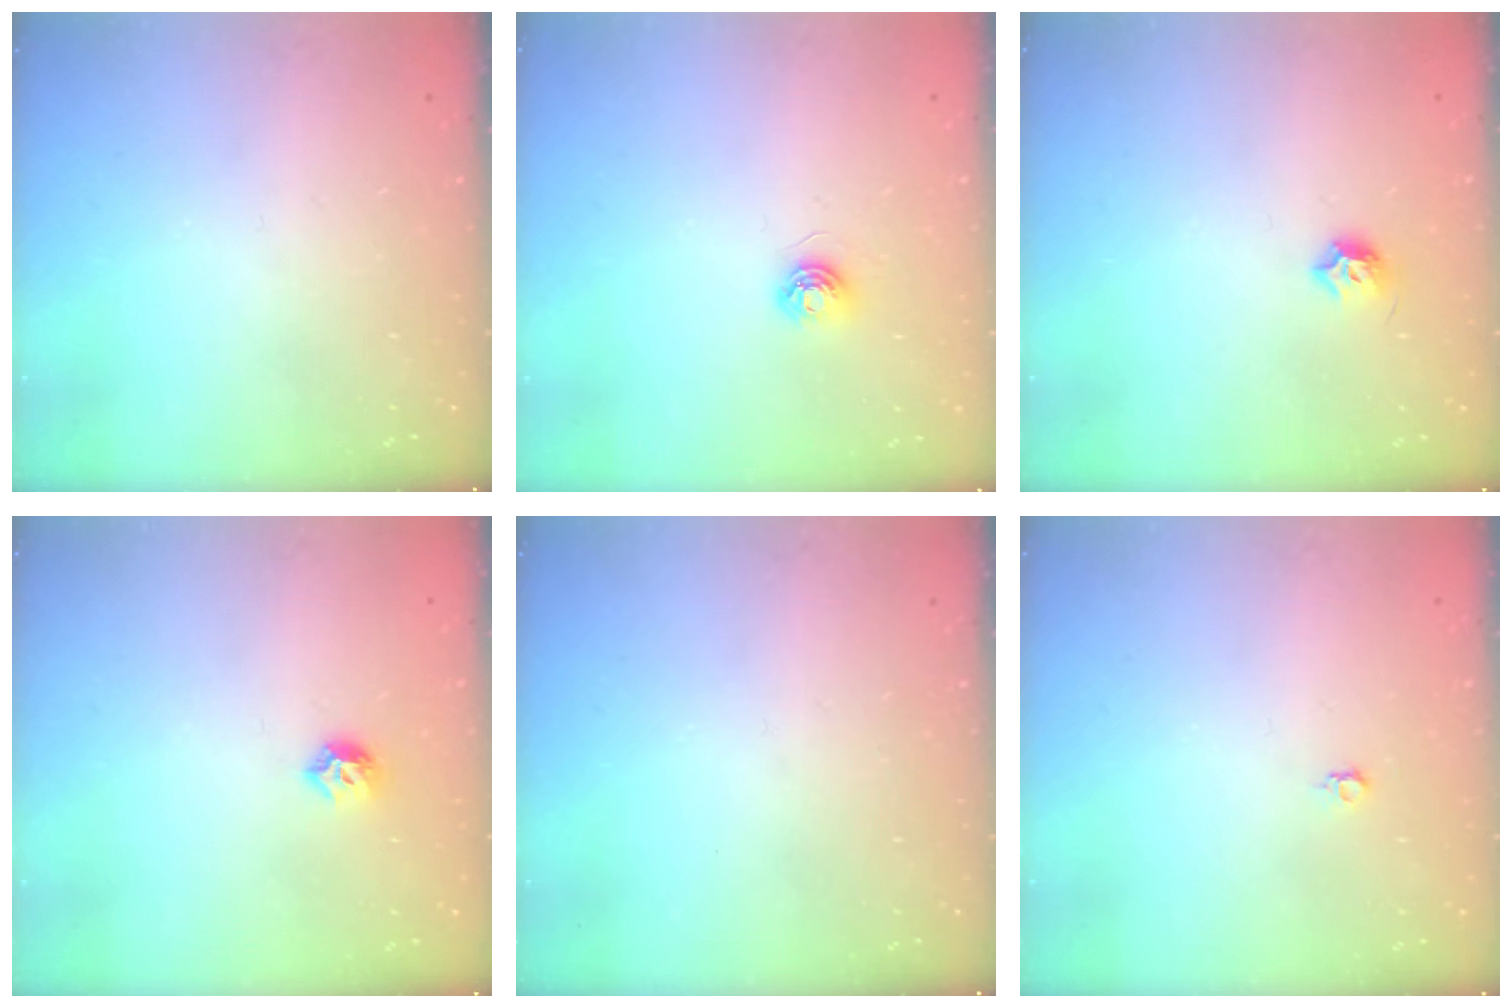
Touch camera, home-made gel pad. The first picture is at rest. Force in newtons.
{"total": 5.0, "press": 4.9, "slide": 0.6}
{"total": 5.9, "press": 5.8, "slide": 0.9}
{"total": 6.4, "press": 6.3, "slide": 0.9}
{"total": 0.0}
{"total": 3.6, "press": 3.5, "slide": 0.8}